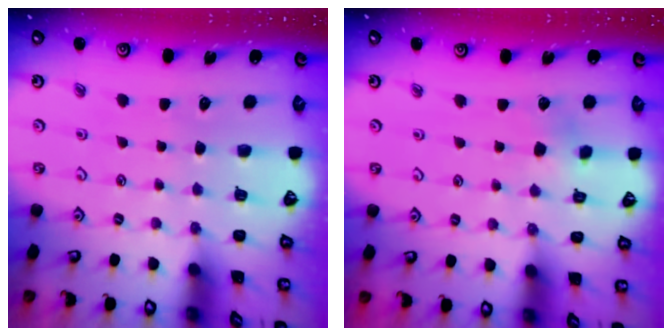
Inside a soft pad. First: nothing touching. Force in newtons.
{"total": 3.0, "press": 2.9, "slide": 0.4}